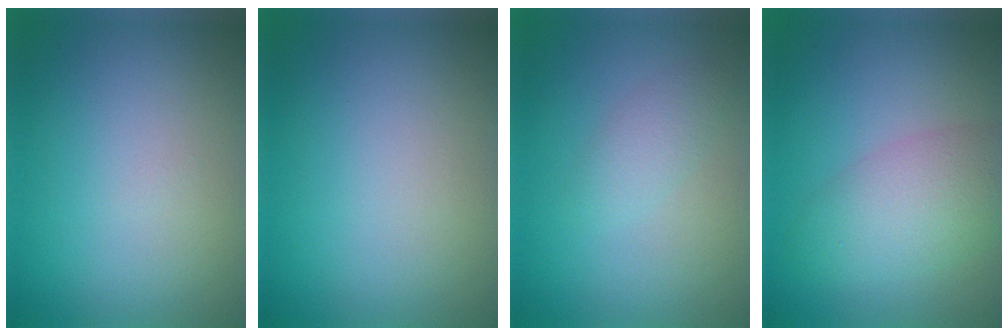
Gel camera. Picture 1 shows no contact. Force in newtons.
{"total": 0.0}
{"total": 1.7, "press": 1.7, "slide": 0.1}
{"total": 4.9, "press": 4.9, "slide": 0.2}